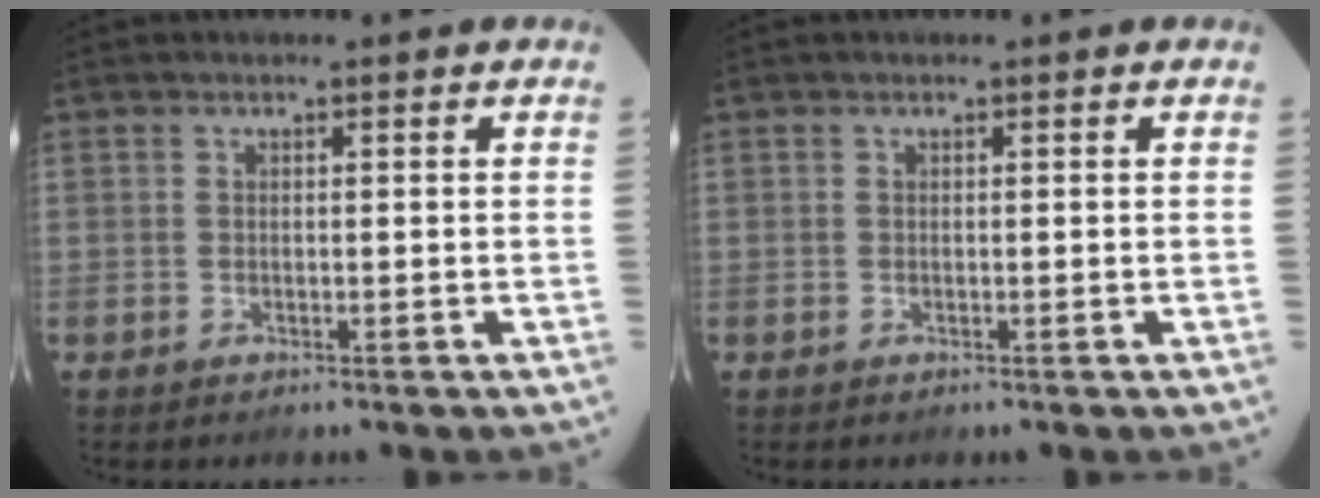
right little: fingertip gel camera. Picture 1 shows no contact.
{"total": 0.0}